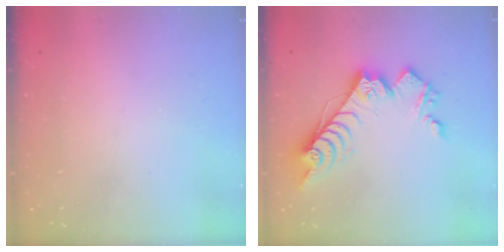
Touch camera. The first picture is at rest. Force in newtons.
{"total": 16.7, "press": 16.7, "slide": 0.3}